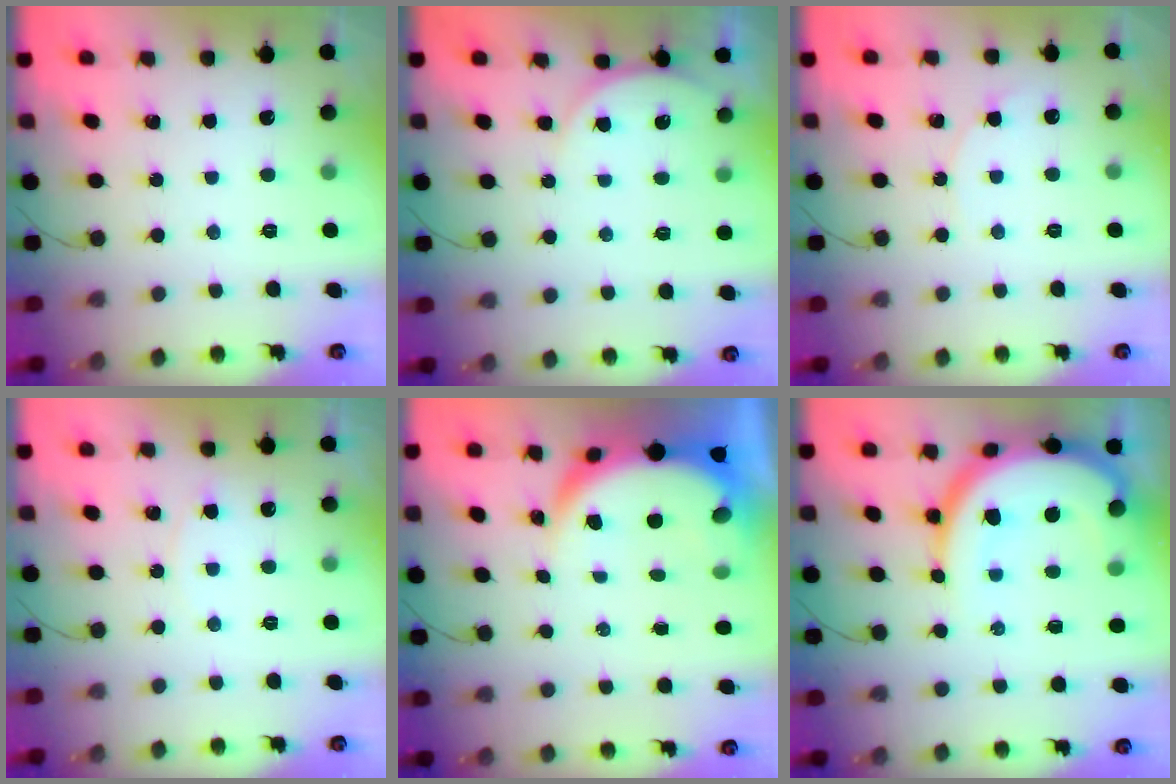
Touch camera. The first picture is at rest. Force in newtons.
{"total": 4.8, "press": 4.8, "slide": 0.6}
{"total": 4.5, "press": 4.5, "slide": 0.5}
{"total": 2.7, "press": 2.7, "slide": 0.3}
{"total": 7.8, "press": 7.7, "slide": 1.0}
{"total": 16.4, "press": 16.4, "slide": 1.5}